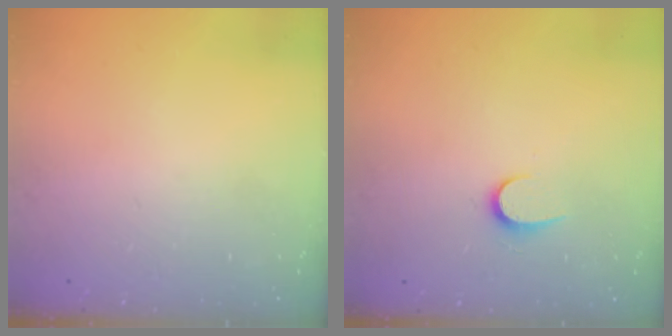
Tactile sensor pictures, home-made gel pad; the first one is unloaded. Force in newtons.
{"total": 5.6, "press": 5.5, "slide": 0.6}